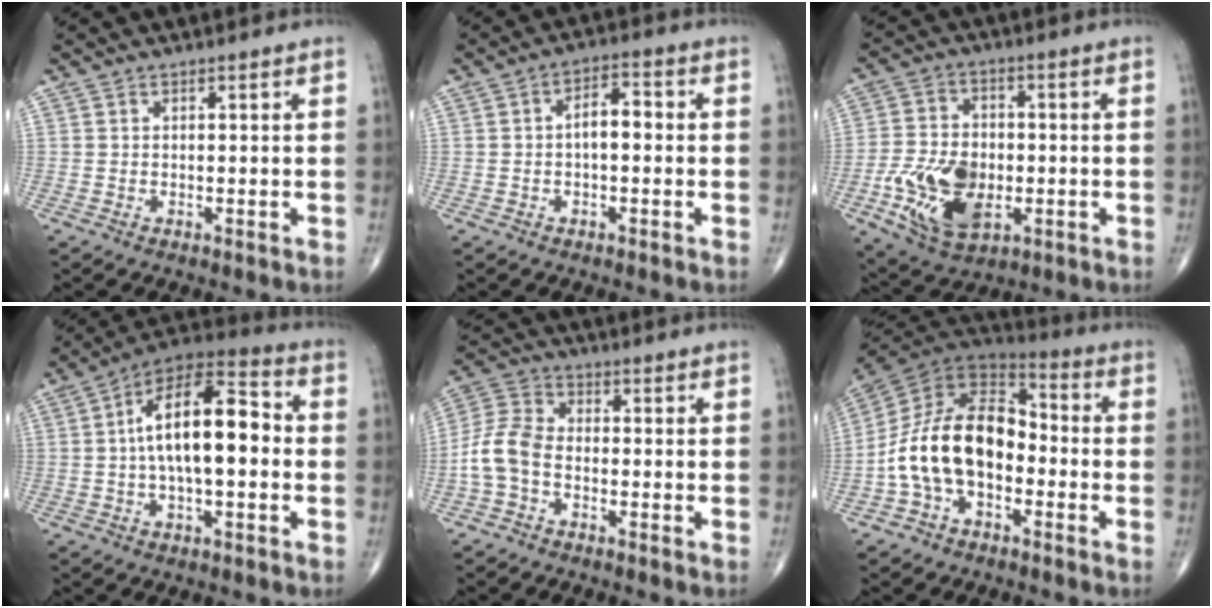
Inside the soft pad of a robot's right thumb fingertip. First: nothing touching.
{"total": 5.1, "force": [-0.2, 2.5, 4.5], "torque": [-0.066, 0.022, -0.011]}
{"total": 14.6, "force": [-3.6, 9.1, 10.8], "torque": [-0.189, 0.005, -0.059]}
{"total": 17.1, "force": [0.3, 7.5, 15.4], "torque": [-0.247, 0.041, -0.008]}
{"total": 7.9, "force": [-2.3, 5.1, 5.6], "torque": [-0.116, 0.025, -0.059]}
{"total": 17.8, "force": [-3.6, 11.3, 13.4], "torque": [-0.231, 0.054, -0.072]}